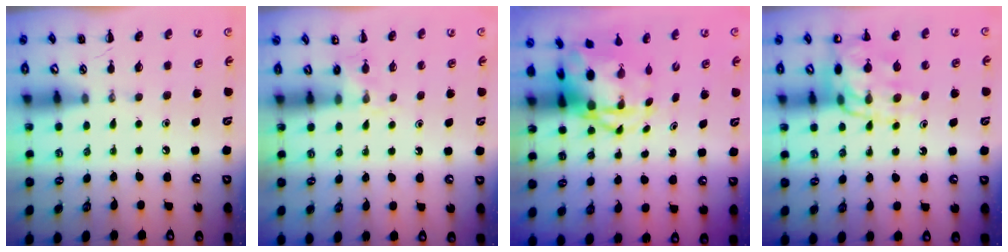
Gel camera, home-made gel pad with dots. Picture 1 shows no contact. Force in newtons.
{"total": 3.8, "press": 3.7, "slide": 1.1}
{"total": 5.1, "press": 4.9, "slide": 1.4}
{"total": 12.7, "press": 12.4, "slide": 2.9}